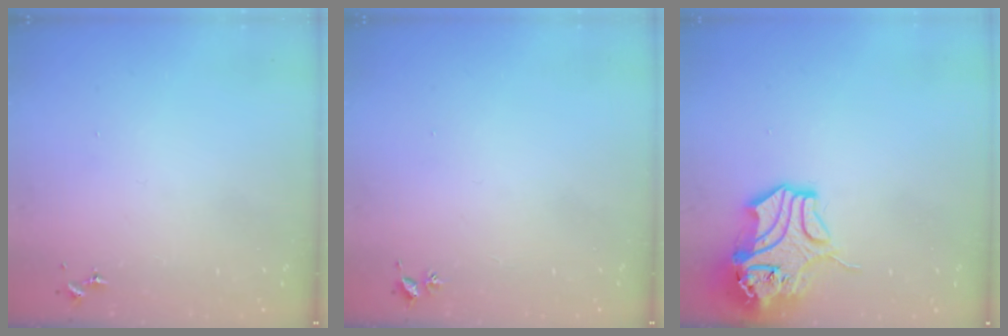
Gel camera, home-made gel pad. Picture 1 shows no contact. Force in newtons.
{"total": 2.6, "press": 2.6, "slide": 0.3}
{"total": 13.5, "press": 13.4, "slide": 1.8}